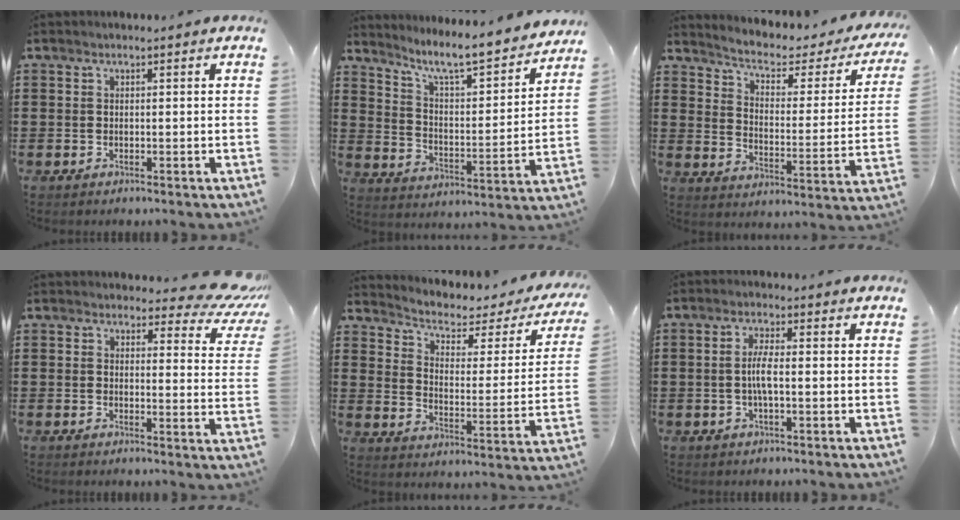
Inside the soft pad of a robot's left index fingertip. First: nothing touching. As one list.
[{"total": 7.9, "force": [6.9, 0.4, 3.8], "torque": [-0.095, -0.053, 0.111]}, {"total": 3.5, "force": [2.4, 1.2, 2.3], "torque": [-0.059, -0.020, 0.030]}, {"total": 4.4, "force": [3.8, 1.2, 1.9], "torque": [-0.027, -0.024, 0.063]}, {"total": 3.0, "force": [1.9, 1.4, 1.9], "torque": [-0.053, -0.015, 0.021]}, {"total": 3.8, "force": [-0.4, 1.1, 3.6], "torque": [-0.081, -0.001, -0.014]}]